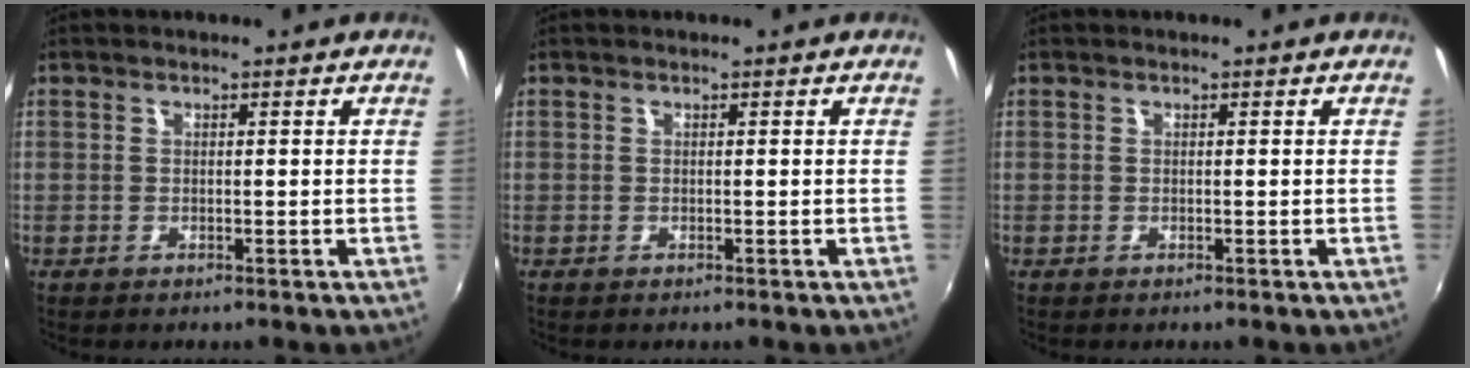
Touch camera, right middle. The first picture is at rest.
{"total": 0.0}
{"total": 0.0}